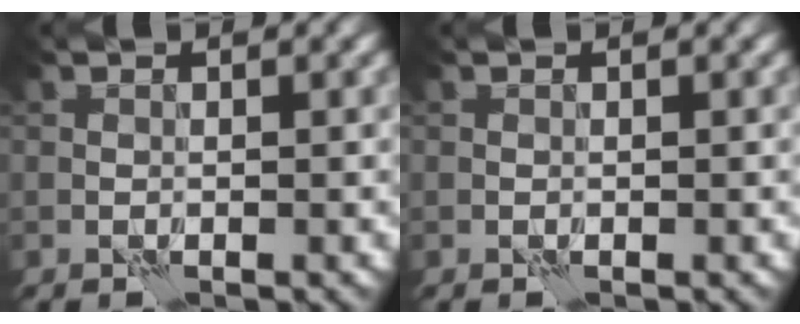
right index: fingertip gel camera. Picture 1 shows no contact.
{"total": 0.0}